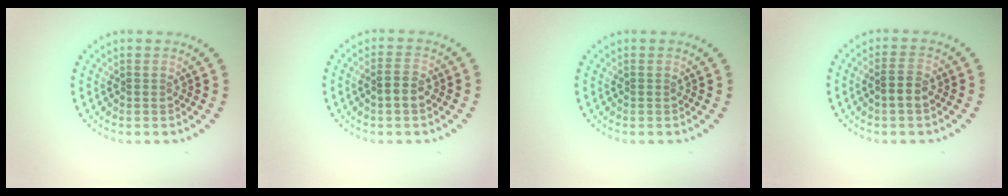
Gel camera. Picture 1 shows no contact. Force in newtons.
{"total": 1.9, "press": 1.8, "slide": 0.5}
{"total": 0.0}
{"total": 1.9, "press": 1.9, "slide": 0.5}